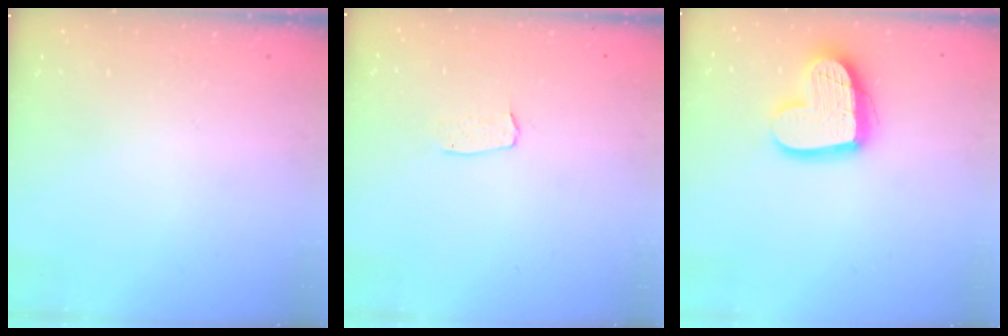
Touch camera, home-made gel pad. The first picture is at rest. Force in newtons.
{"total": 3.1, "press": 3.1, "slide": 0.2}
{"total": 15.9, "press": 15.9, "slide": 1.2}